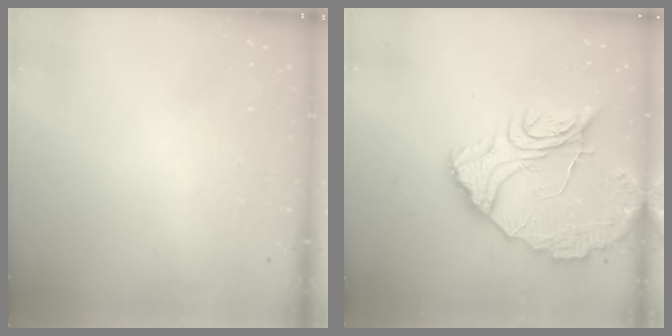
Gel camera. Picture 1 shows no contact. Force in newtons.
{"total": 15.2, "press": 15.1, "slide": 1.6}